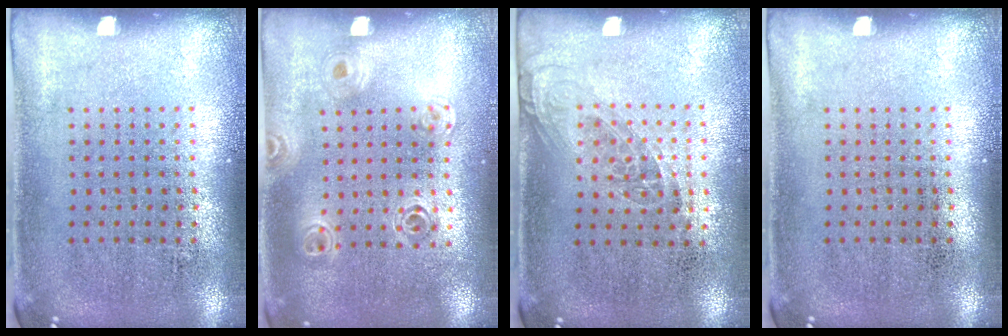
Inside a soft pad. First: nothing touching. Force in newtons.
{"total": 1.2, "press": 1.2, "slide": 0.3}
{"total": 1.0, "press": 0.9, "slide": 0.6}
{"total": 0.0}